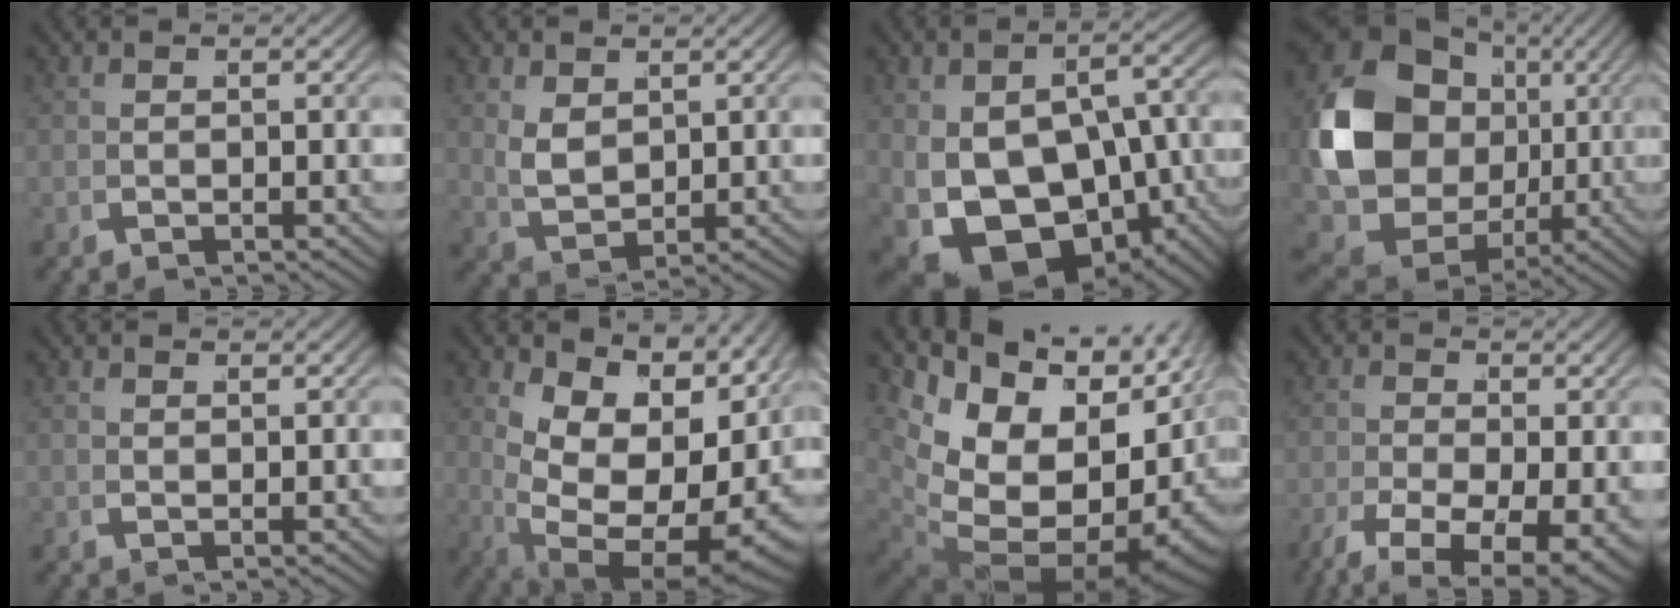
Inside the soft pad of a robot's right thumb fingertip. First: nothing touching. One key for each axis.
{"total": 3.6, "fx": 2.0, "fy": 1.8, "fz": 2.3, "tx": -0.048, "ty": -0.012, "tz": 0.053}
{"total": 13.9, "fx": -4.5, "fy": 9.0, "fz": 9.6, "tx": -0.188, "ty": -0.078, "tz": -0.025}
{"total": 15.0, "fx": 0.8, "fy": 11.1, "fz": 10.1, "tx": -0.247, "ty": -0.055, "tz": 0.045}
{"total": 1.2, "fx": 1.1, "fy": 0.2, "fz": 0.5, "tx": -0.010, "ty": 0.003, "tz": 0.024}
{"total": 16.1, "fx": 0.1, "fy": 9.7, "fz": 12.8, "tx": -0.247, "ty": -0.054, "tz": 0.040}
{"total": 21.7, "fx": -1.0, "fy": 14.8, "fz": 15.8, "tx": -0.306, "ty": -0.061, "tz": 0.019}
{"total": 8.6, "fx": -3.6, "fy": 4.6, "fz": 6.3, "tx": -0.118, "ty": -0.051, "tz": -0.033}